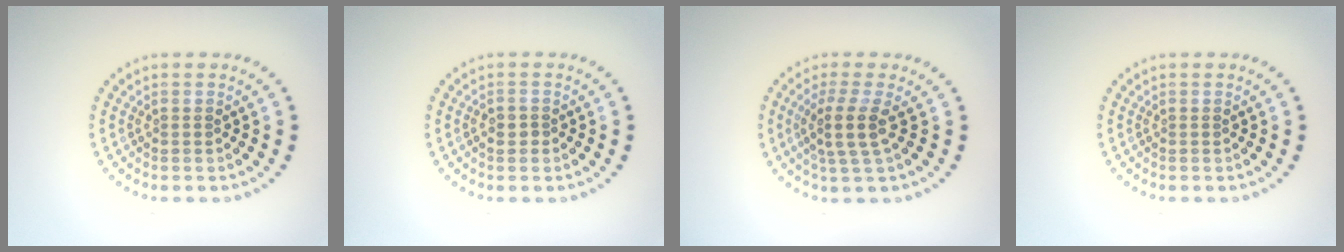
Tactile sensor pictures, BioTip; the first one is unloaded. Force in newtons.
{"total": 0.8, "press": 0.8, "slide": 0.2}
{"total": 2.9, "press": 2.1, "slide": 2.0}
{"total": 0.0}